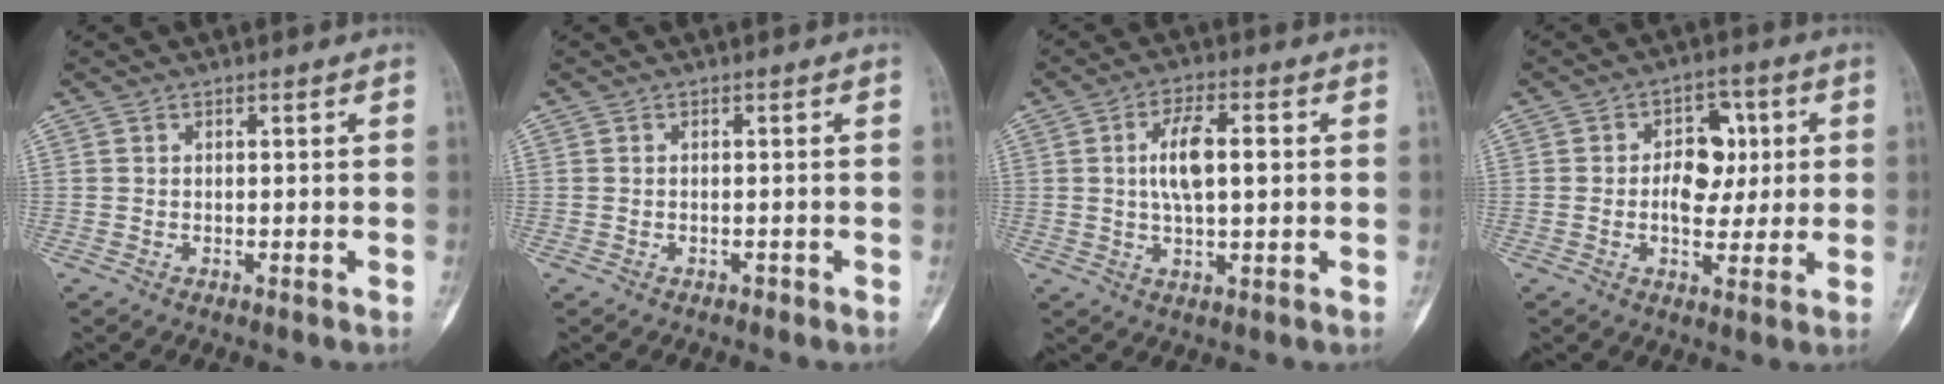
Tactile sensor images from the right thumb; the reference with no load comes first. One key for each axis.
{"total": 0.6, "fx": -0.4, "fy": 0.4, "fz": 0.1, "tx": -0.002, "ty": 0.003, "tz": -0.009}
{"total": 8.5, "fx": 1.0, "fy": 3.5, "fz": 7.7, "tx": -0.134, "ty": 0.005, "tz": 0.015}
{"total": 8.4, "fx": 0.9, "fy": 5.7, "fz": 6.1, "tx": -0.050, "ty": 0.006, "tz": 0.010}